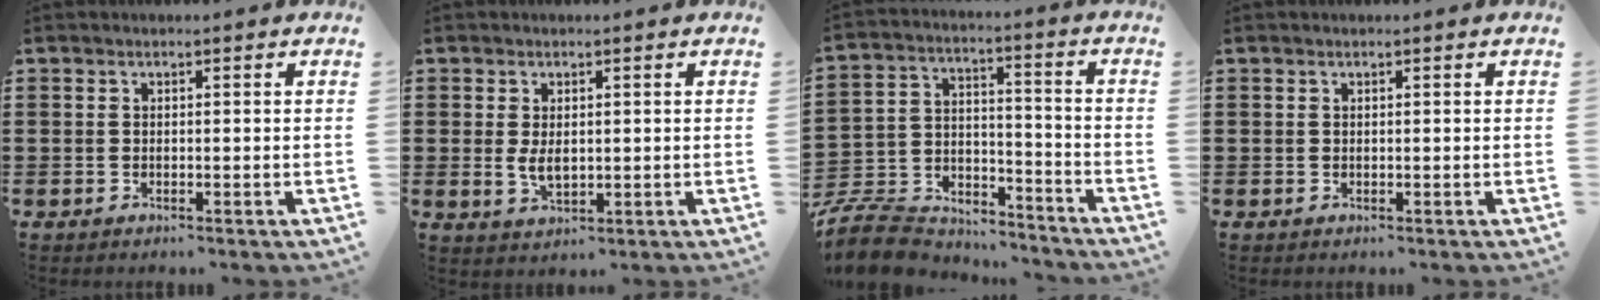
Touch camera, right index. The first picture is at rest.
{"total": 3.1, "force": [0.2, 1.5, 2.7], "torque": [-0.055, 0.002, 0.004]}
{"total": 9.9, "force": [-9.2, 2.8, 2.4], "torque": [-0.061, 0.020, -0.183]}
{"total": 0.0}